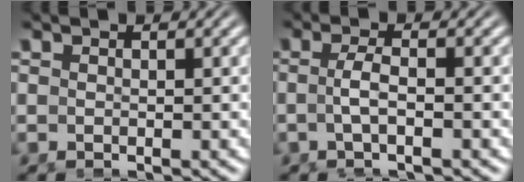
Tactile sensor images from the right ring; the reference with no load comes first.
{"total": 2.1, "force": [-0.8, -0.4, 1.9], "torque": [-0.044, -0.008, -0.009]}